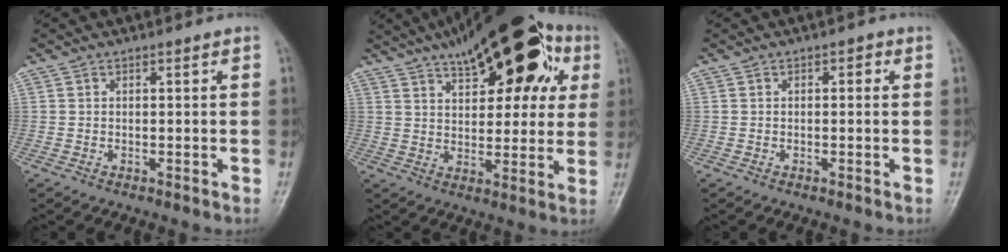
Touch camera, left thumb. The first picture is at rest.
{"total": 24.1, "force": [11.4, 10.7, 18.3], "torque": [-0.239, 0.016, 0.165]}
{"total": 1.1, "force": [0.2, 0.8, 0.8], "torque": [0.002, 0.005, -0.006]}